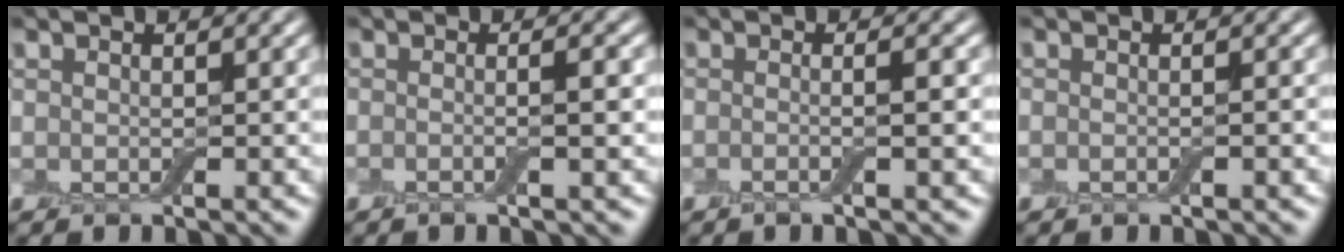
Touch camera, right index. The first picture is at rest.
{"total": 2.6, "force": [-0.2, 0.8, 2.4], "torque": [-0.018, -0.003, -0.023]}
{"total": 2.8, "force": [-0.1, 1.1, 2.6], "torque": [-0.011, -0.003, -0.027]}
{"total": 0.9, "force": [-0.4, 0.3, 0.7], "torque": [-0.011, 0.000, -0.007]}